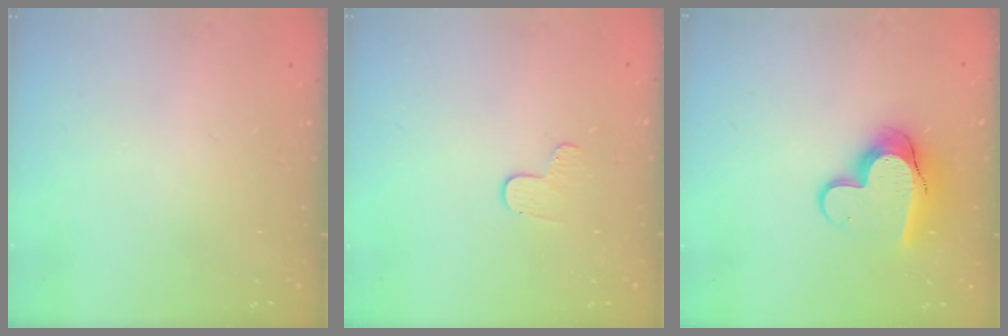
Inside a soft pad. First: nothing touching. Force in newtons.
{"total": 3.9, "press": 3.9, "slide": 0.4}
{"total": 11.8, "press": 11.8, "slide": 1.0}